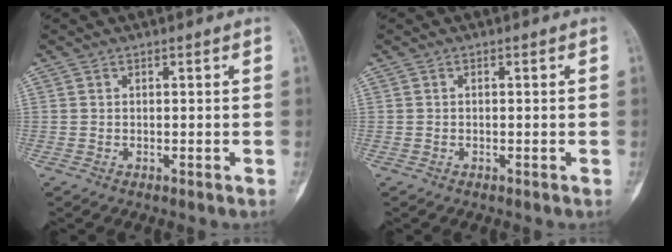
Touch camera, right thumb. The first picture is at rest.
{"total": 0.0}